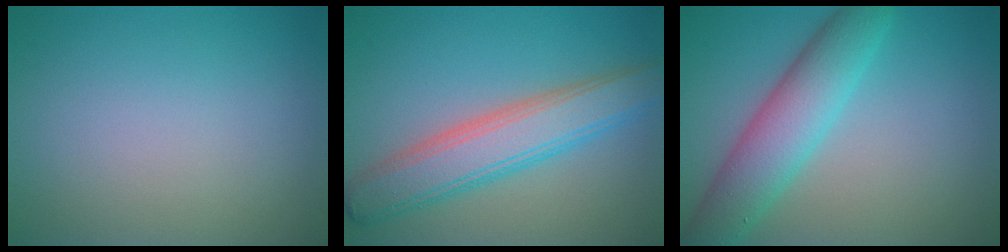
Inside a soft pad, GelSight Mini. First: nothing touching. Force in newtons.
{"total": 6.1, "press": 6.1, "slide": 0.4}
{"total": 6.4, "press": 6.4, "slide": 0.3}